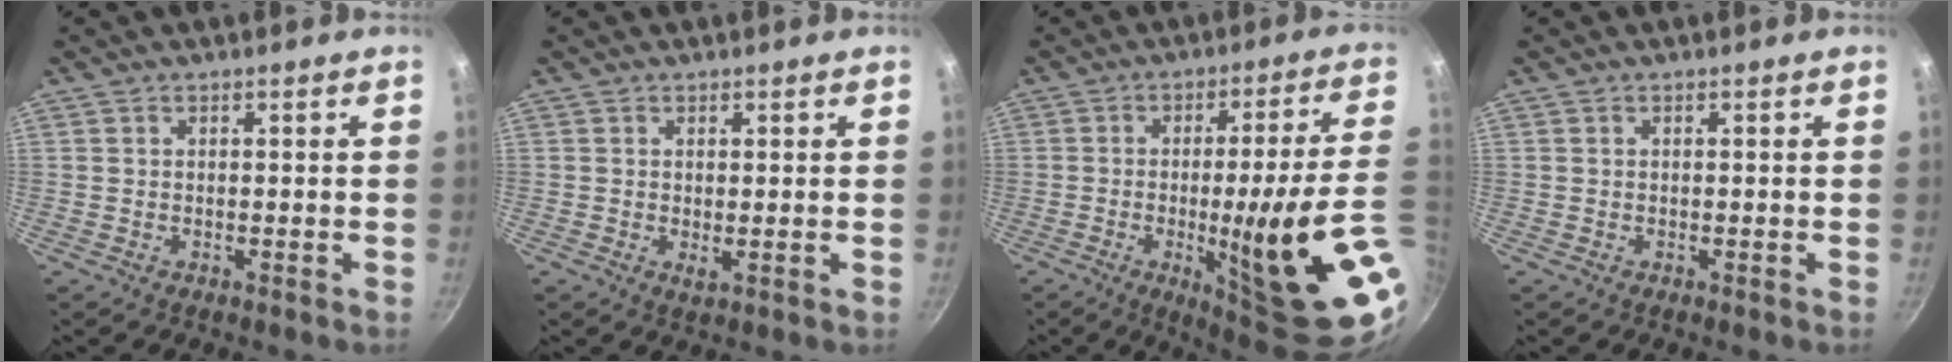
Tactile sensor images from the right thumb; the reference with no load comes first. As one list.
[{"total": 1.3, "force": [0.4, 0.6, 1.1], "torque": [-0.018, -0.011, 0.004]}, {"total": 23.3, "force": [-5.1, 3.1, 22.6], "torque": [-0.291, 0.001, -0.054]}, {"total": 0.0}]